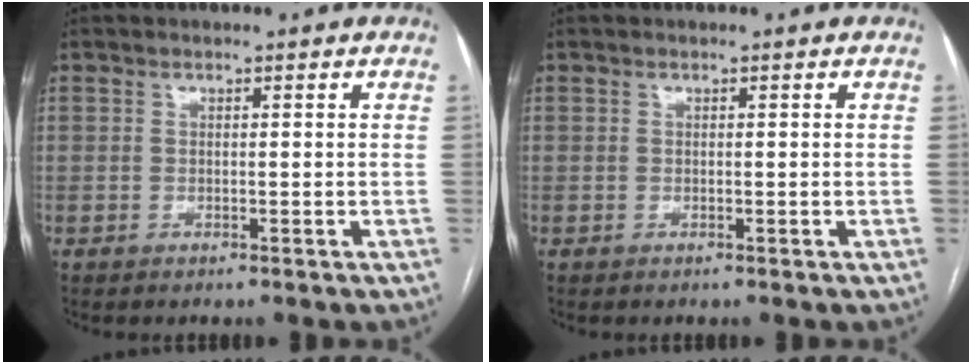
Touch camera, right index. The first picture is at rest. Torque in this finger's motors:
{"motor_torque": [0.00, 0.00, 0.00, 0.00]}